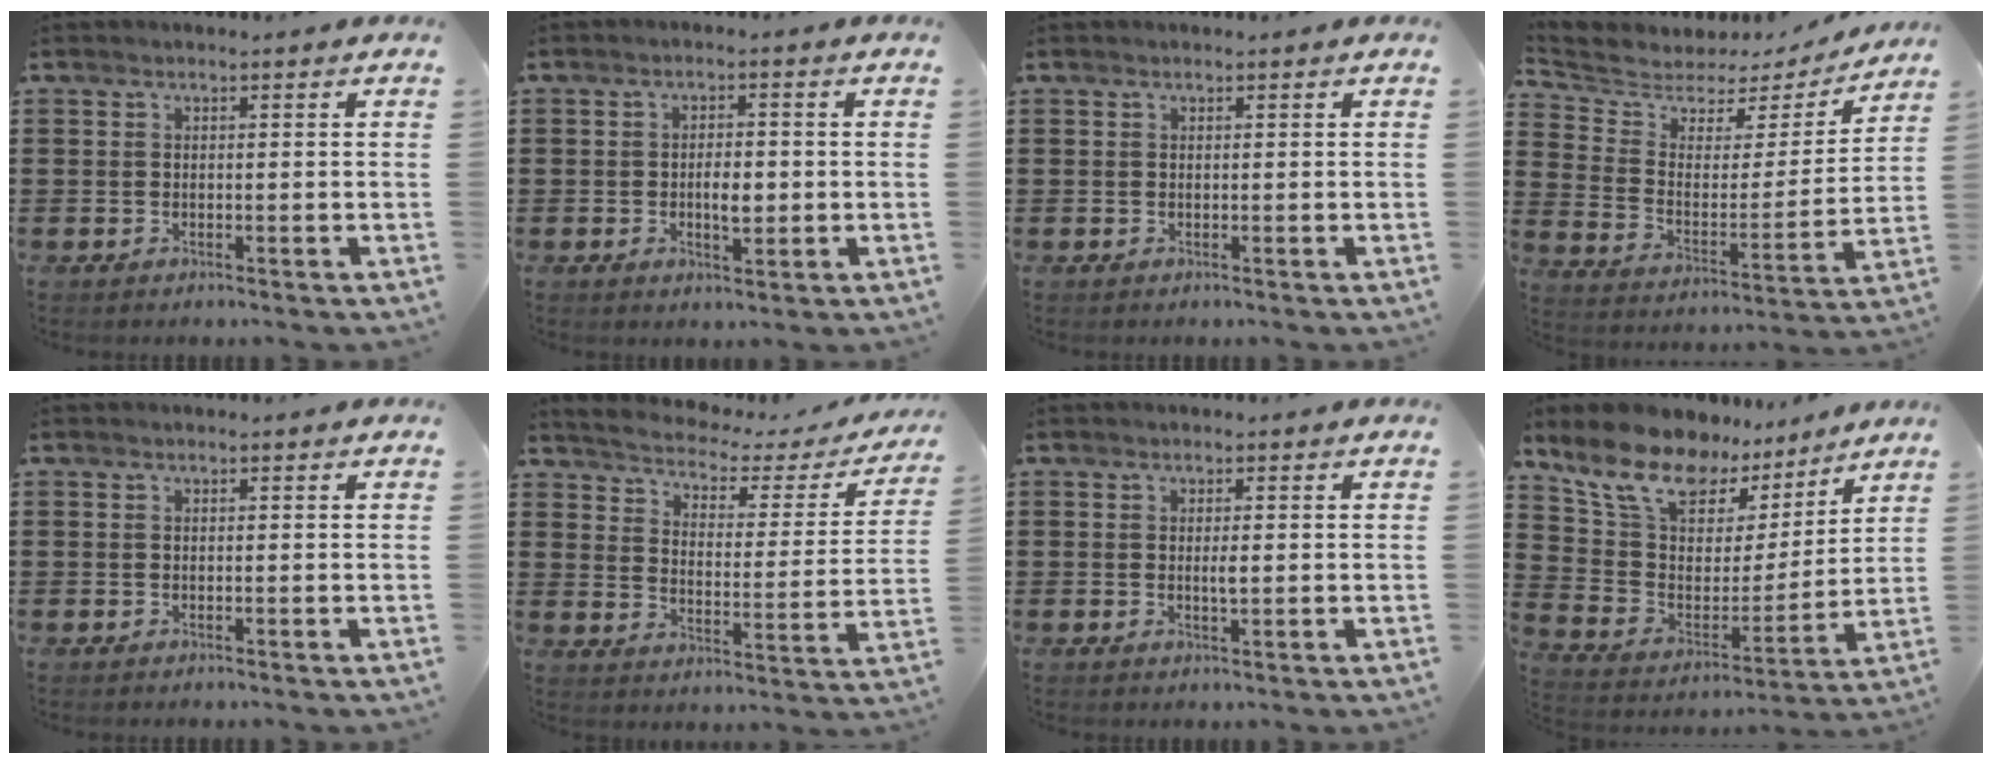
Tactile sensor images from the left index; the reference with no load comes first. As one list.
[{"total": 3.6, "force": [-0.4, 1.6, 3.2], "torque": [-0.051, 0.001, -0.009]}, {"total": 0.0}, {"total": 4.6, "force": [4.1, 2.2, 0.4], "torque": [-0.045, -0.033, 0.064]}, {"total": 0.0}, {"total": 2.7, "force": [2.4, 0.7, 0.8], "torque": [-0.038, -0.027, 0.030]}, {"total": 1.7, "force": [0.1, 0.4, 1.7], "torque": [-0.031, -0.001, 0.001]}, {"total": 11.9, "force": [9.4, 5.6, 4.6], "torque": [-0.135, -0.052, 0.169]}]